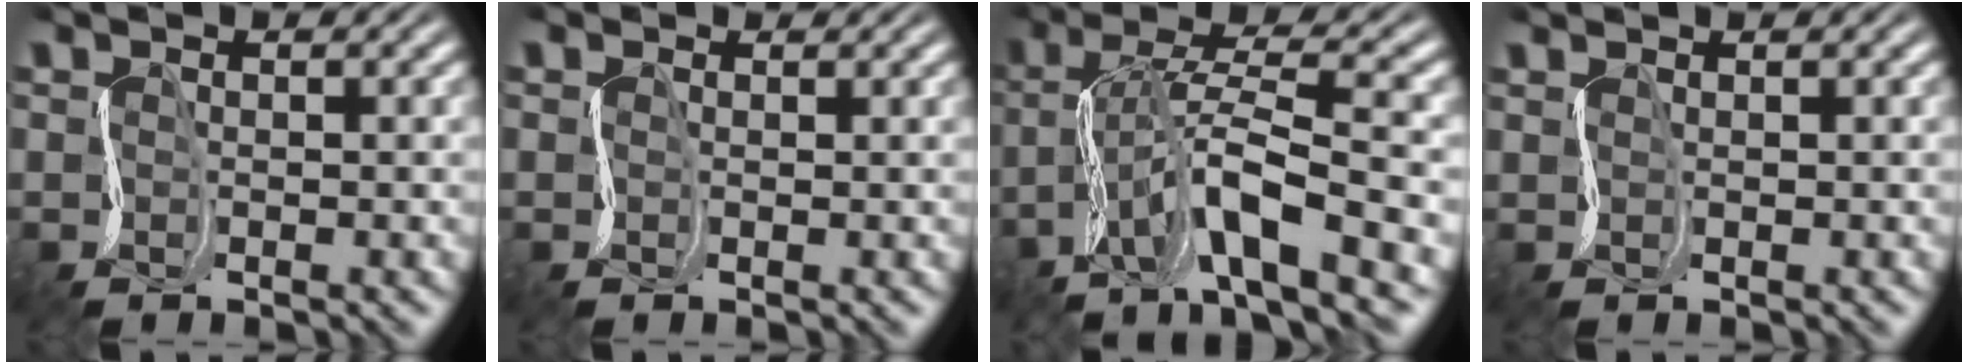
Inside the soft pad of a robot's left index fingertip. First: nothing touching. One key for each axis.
{"total": 0.0}
{"total": 8.8, "fx": -3.2, "fy": 2.0, "fz": 7.9, "tx": -0.146, "ty": 0.023, "tz": -0.064}
{"total": 0.6, "fx": 0.5, "fy": -0.3, "fz": -0.1, "tx": -0.003, "ty": -0.003, "tz": 0.011}